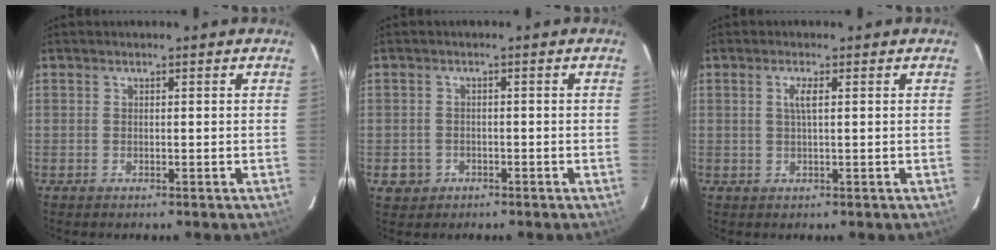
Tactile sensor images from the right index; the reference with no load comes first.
{"total": 3.4, "force": [-1.3, 3.1, 0.5], "torque": [-0.021, 0.004, -0.015]}
{"total": 2.0, "force": [0.5, 0.1, 1.9], "torque": [-0.036, 0.002, 0.008]}